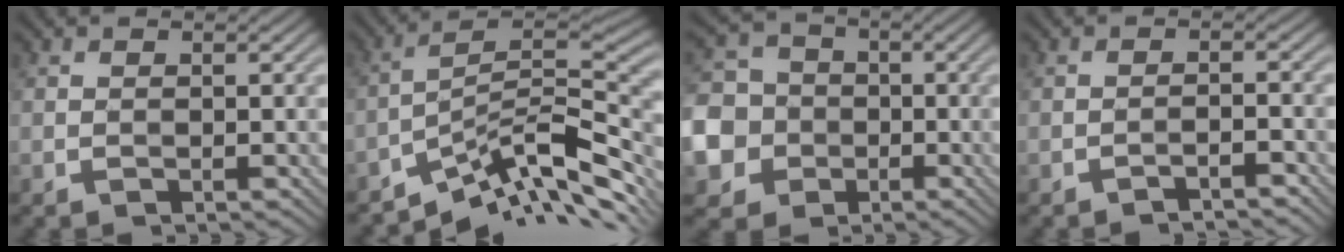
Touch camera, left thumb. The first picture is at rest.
{"total": 11.8, "force": [-8.1, 3.4, 7.8], "torque": [-0.125, 0.015, -0.151]}
{"total": 10.7, "force": [-3.2, 9.6, 3.5], "torque": [-0.116, -0.024, -0.086]}
{"total": 1.9, "force": [-1.8, 0.1, 0.7], "torque": [-0.009, 0.008, -0.035]}